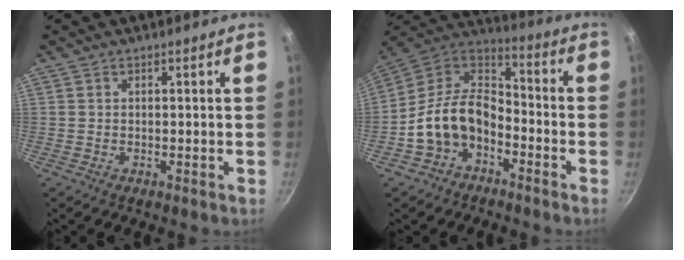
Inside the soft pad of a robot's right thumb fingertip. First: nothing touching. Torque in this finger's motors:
{"motor_torque": [0.45, 0.45, 1.21, -1.21, 0.39]}